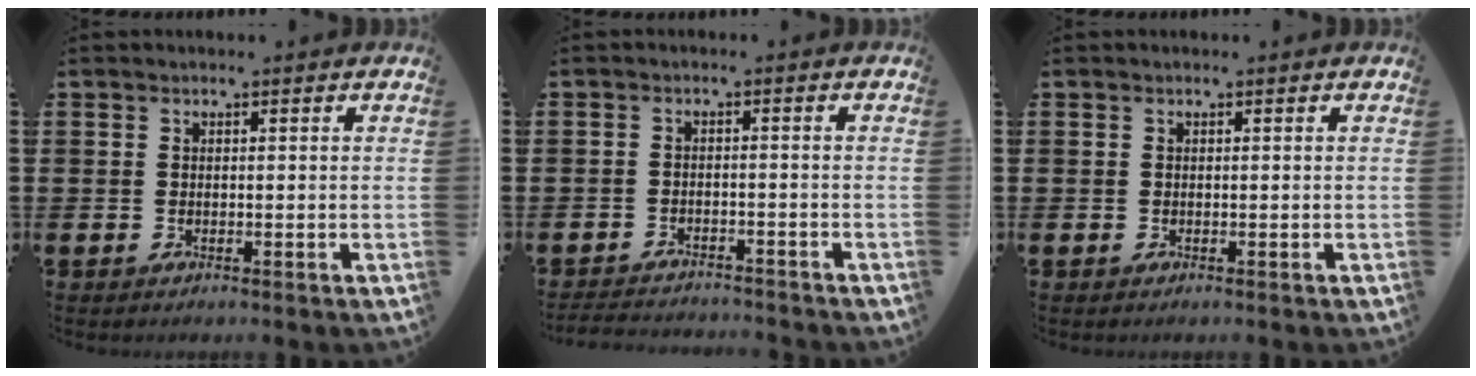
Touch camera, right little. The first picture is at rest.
{"total": 2.3, "force": [-2.3, 0.0, -0.1], "torque": [-0.002, 0.001, -0.050]}
{"total": 0.0}